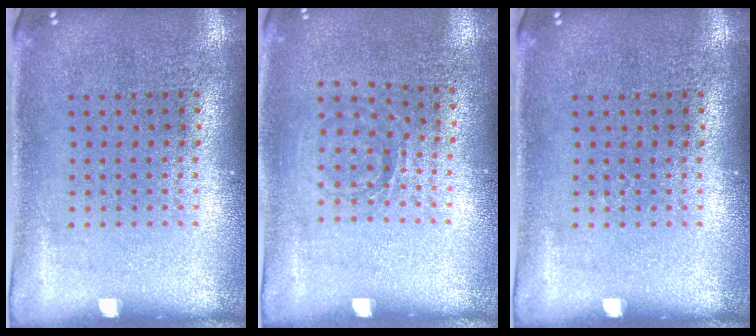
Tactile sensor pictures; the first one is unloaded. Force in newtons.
{"total": 0.8, "press": 0.7, "slide": 0.3}
{"total": 0.0}